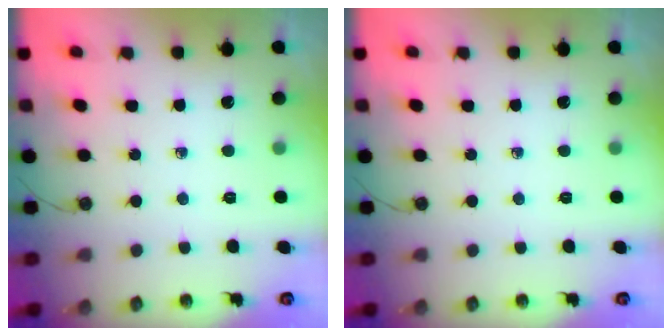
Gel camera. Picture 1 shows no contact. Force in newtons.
{"total": 0.0}